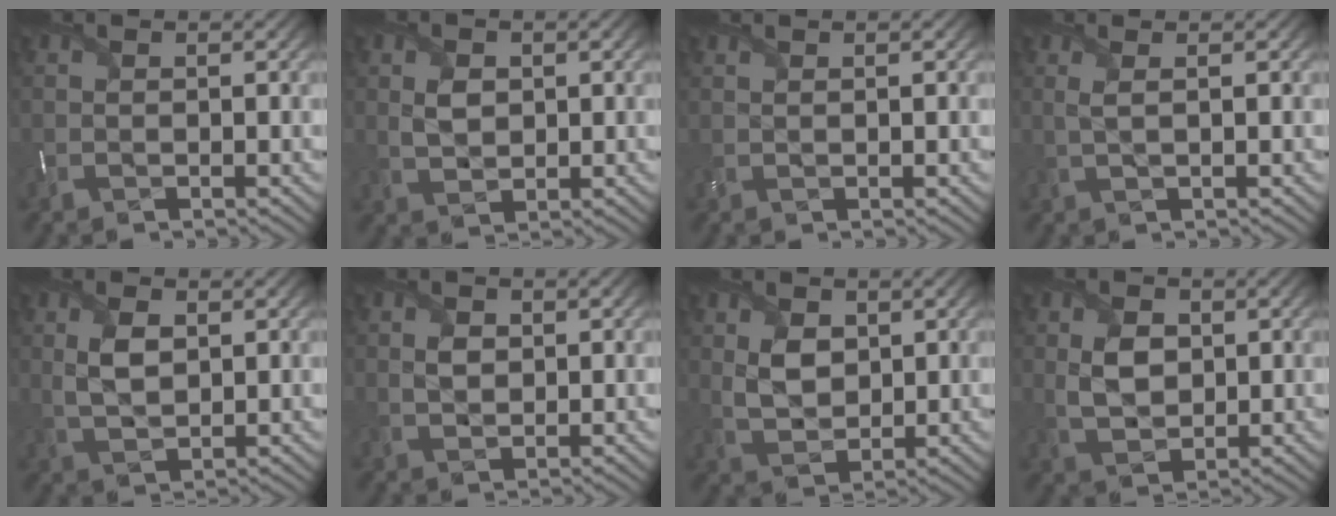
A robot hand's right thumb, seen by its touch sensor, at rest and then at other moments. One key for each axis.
{"total": 3.1, "fx": 0.7, "fy": 2.3, "fz": 2.0, "tx": -0.046, "ty": -0.003, "tz": 0.014}
{"total": 0.6, "fx": 0.6, "fy": 0.0, "fz": -0.1, "tx": -0.002, "ty": 0.003, "tz": 0.014}
{"total": 1.5, "fx": 0.5, "fy": 0.2, "fz": 1.4, "tx": -0.032, "ty": 0.002, "tz": 0.011}
{"total": 4.4, "fx": 1.1, "fy": 2.5, "fz": 3.4, "tx": -0.081, "ty": -0.003, "tz": 0.024}
{"total": 2.6, "fx": 0.5, "fy": 1.9, "fz": 1.6, "tx": -0.038, "ty": -0.004, "tz": 0.010}
{"total": 5.1, "fx": 1.3, "fy": 3.7, "fz": 3.3, "tx": -0.075, "ty": -0.006, "tz": 0.028}
{"total": 5.1, "fx": 0.7, "fy": 3.7, "fz": 3.5, "tx": -0.076, "ty": -0.005, "tz": 0.013}